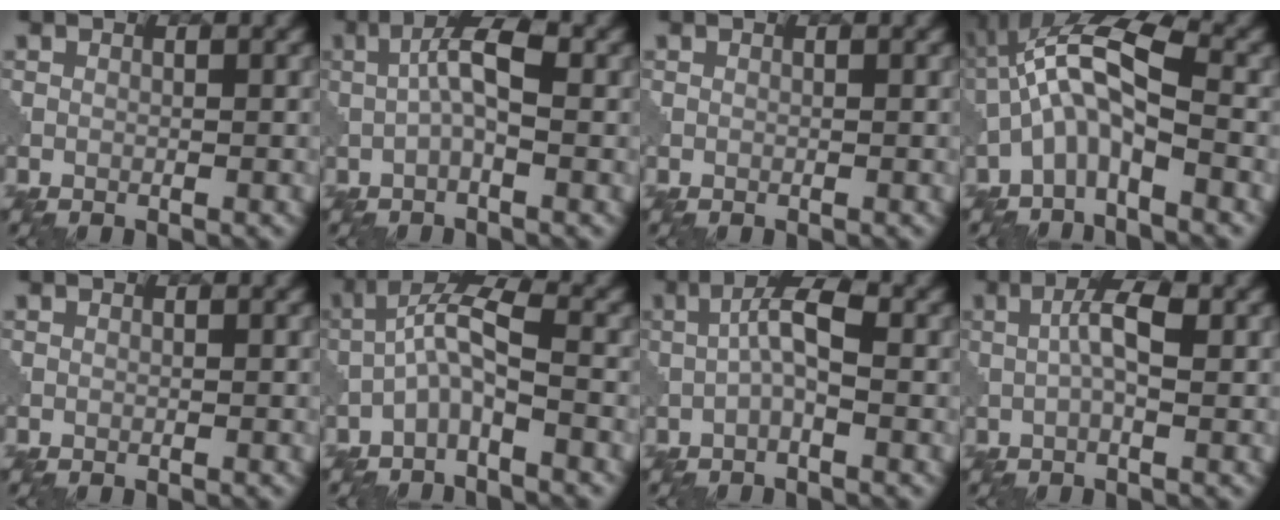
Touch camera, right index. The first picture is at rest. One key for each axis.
{"total": 4.0, "fx": 0.1, "fy": 1.0, "fz": 3.8, "tx": -0.073, "ty": 0.014, "tz": -0.007}
{"total": 0.0}
{"total": 5.8, "fx": -1.4, "fy": 1.7, "fz": 5.4, "tx": -0.106, "ty": 0.026, "tz": -0.038}
{"total": 0.0}
{"total": 4.3, "fx": -1.7, "fy": 1.0, "fz": 3.9, "tx": -0.076, "ty": 0.019, "tz": -0.042}
{"total": 3.6, "fx": -0.1, "fy": 0.9, "fz": 3.5, "tx": -0.067, "ty": 0.014, "tz": -0.010}
{"total": 3.8, "fx": 0.4, "fy": 1.0, "fz": 3.6, "tx": -0.071, "ty": 0.007, "tz": 0.003}